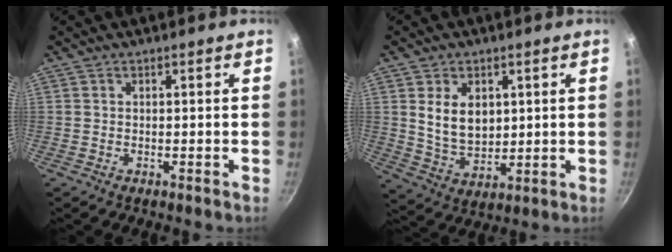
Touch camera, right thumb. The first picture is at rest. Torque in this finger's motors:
{"motor_torque": [-0.83, 0.93, 0.21, 0.34, 0.18]}